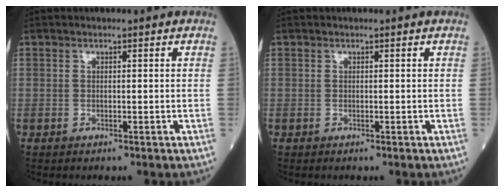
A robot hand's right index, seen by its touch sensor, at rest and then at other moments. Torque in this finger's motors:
{"motor_torque": [0.00, 0.00, -0.04, 0.00]}